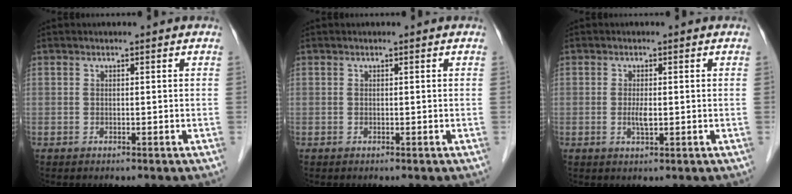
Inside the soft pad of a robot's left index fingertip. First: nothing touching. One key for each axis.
{"total": 0.0}
{"total": 1.7, "fx": -0.2, "fy": 0.5, "fz": 1.6, "tx": -0.035, "ty": -0.001, "tz": -0.004}